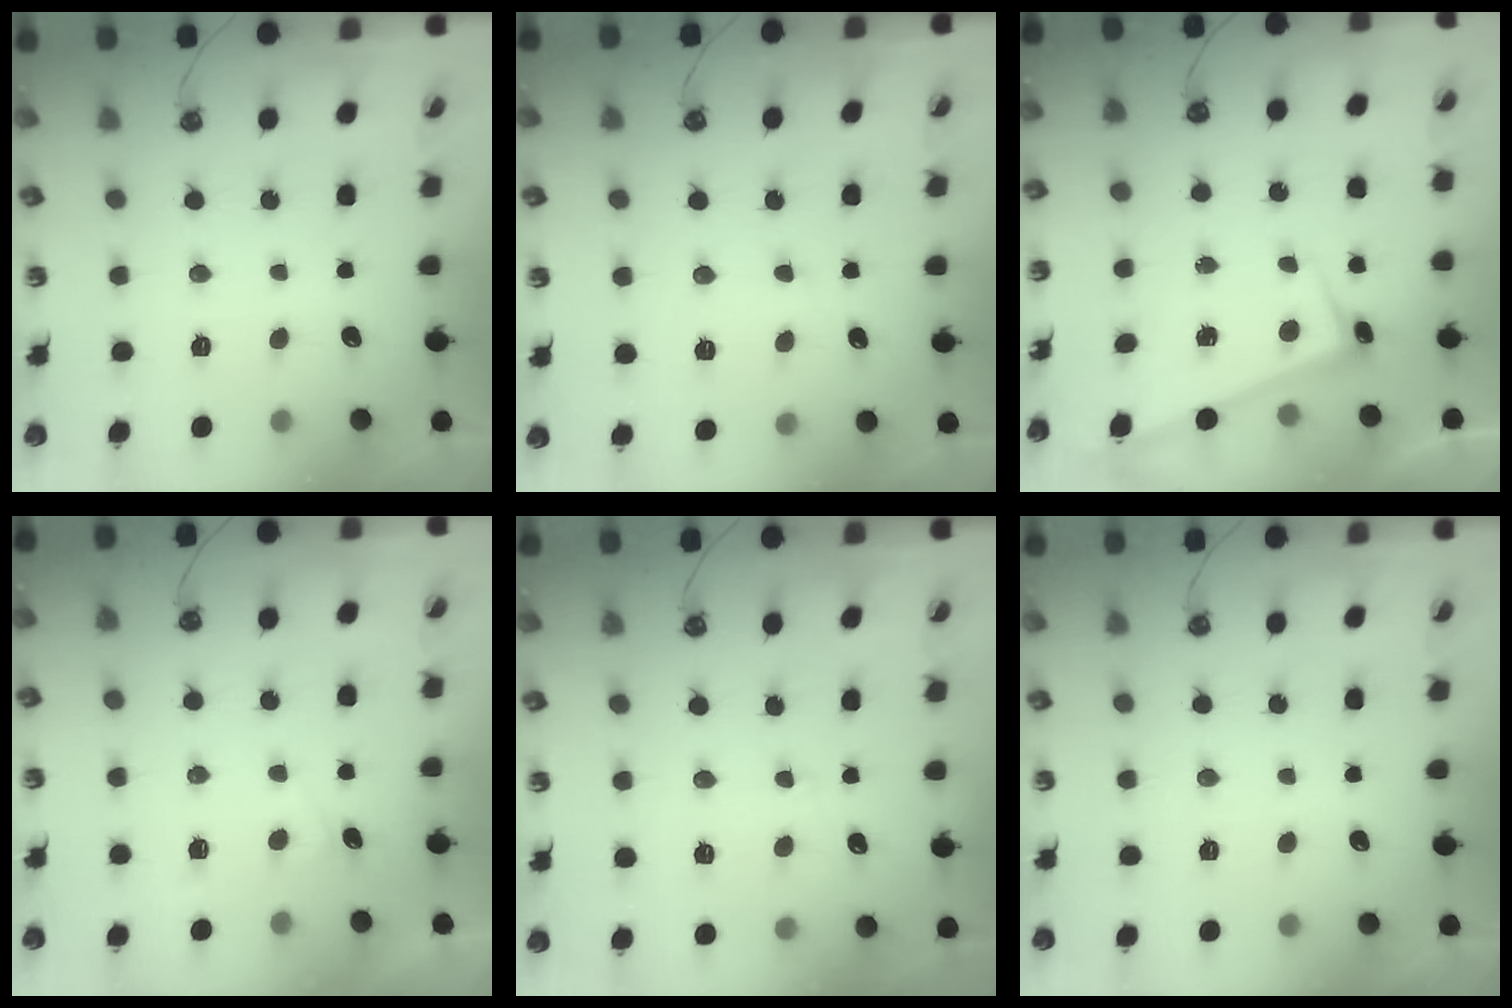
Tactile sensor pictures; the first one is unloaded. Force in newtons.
{"total": 2.6, "press": 2.6, "slide": 0.5}
{"total": 2.8, "press": 2.7, "slide": 0.5}
{"total": 1.0, "press": 0.9, "slide": 0.4}
{"total": 2.4, "press": 2.4, "slide": 0.6}
{"total": 0.0}